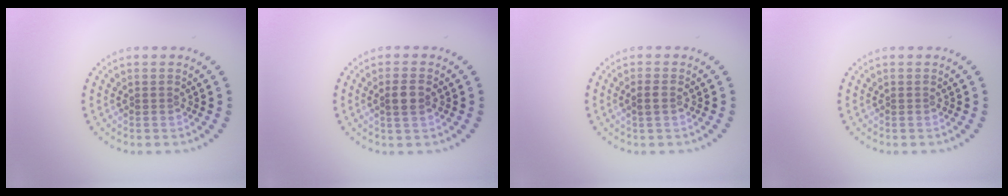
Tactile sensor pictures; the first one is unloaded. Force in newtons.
{"total": 1.9, "press": 1.8, "slide": 0.7}
{"total": 1.0, "press": 1.0, "slide": 0.2}
{"total": 0.0}